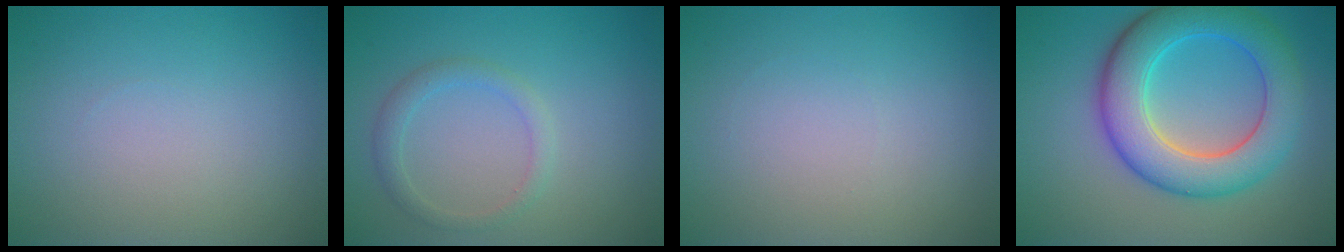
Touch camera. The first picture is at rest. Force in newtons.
{"total": 1.8, "press": 1.8, "slide": 0.2}
{"total": 0.0}
{"total": 8.2, "press": 8.2, "slide": 0.1}